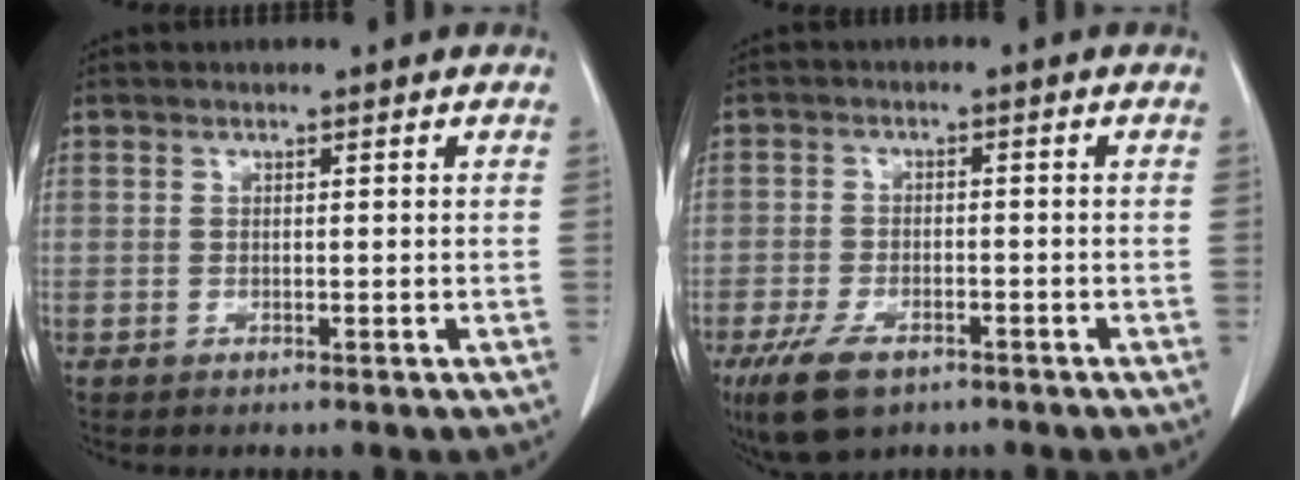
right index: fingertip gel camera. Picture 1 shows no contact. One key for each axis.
{"total": 7.4, "fx": -4.7, "fy": 3.7, "fz": 4.3, "tx": -0.084, "ty": -0.007, "tz": -0.076}